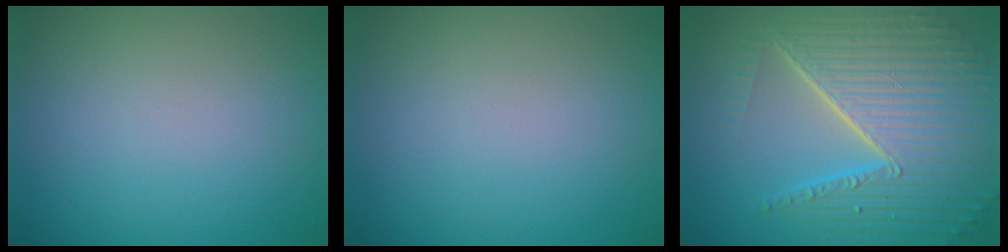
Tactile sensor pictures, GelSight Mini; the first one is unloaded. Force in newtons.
{"total": 0.0}
{"total": 10.0, "press": 6.3, "slide": 7.8}